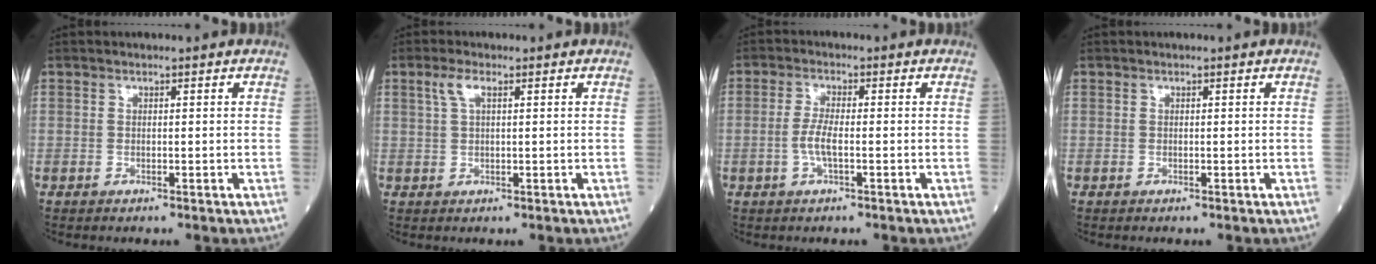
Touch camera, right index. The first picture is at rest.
{"total": 2.5, "force": [1.2, 0.7, 2.1], "torque": [-0.053, 0.013, 0.026]}
{"total": 3.3, "force": [-0.9, 0.5, 3.1], "torque": [-0.071, -0.001, -0.020]}
{"total": 0.0}